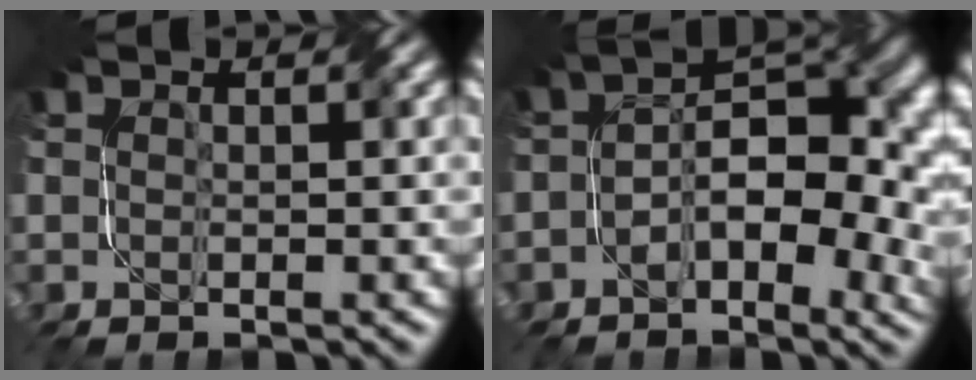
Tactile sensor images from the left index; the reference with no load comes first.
{"total": 9.7, "force": [-1.8, 5.0, 8.1], "torque": [-0.105, 0.008, -0.034]}